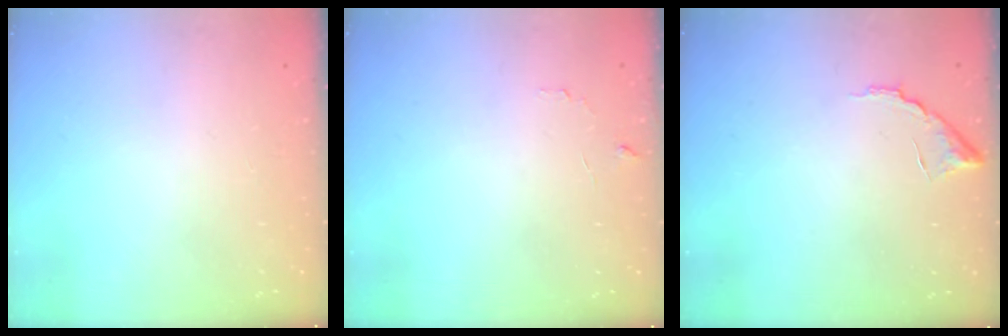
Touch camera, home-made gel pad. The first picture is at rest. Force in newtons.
{"total": 4.3, "press": 4.3, "slide": 0.3}
{"total": 7.3, "press": 7.3, "slide": 0.3}